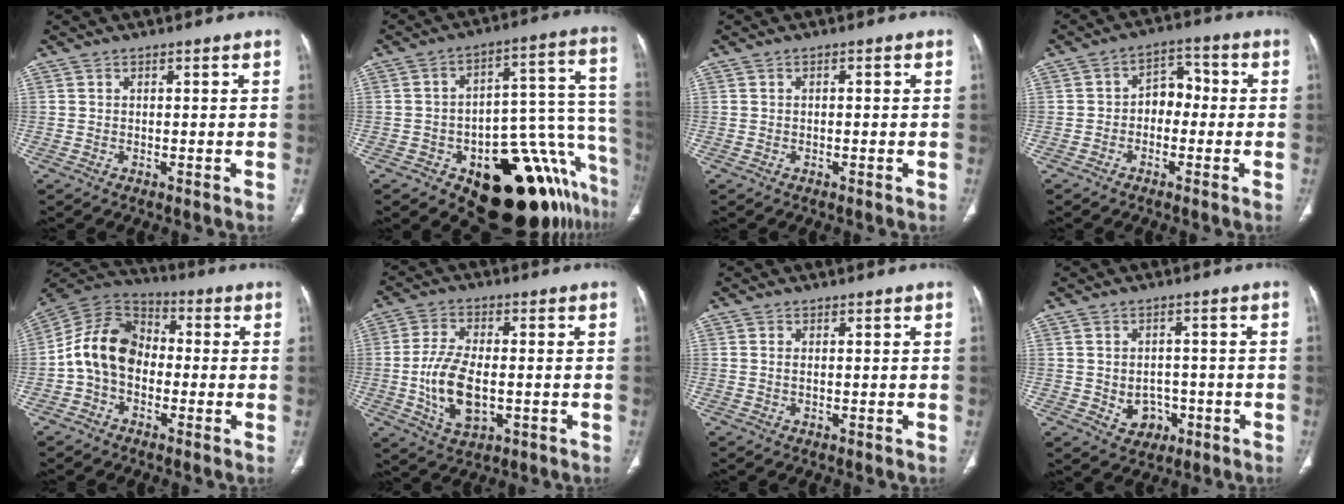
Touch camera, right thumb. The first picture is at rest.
{"total": 24.8, "force": [-12.8, 11.1, 18.2], "torque": [-0.116, 0.106, -0.167]}
{"total": 0.7, "force": [0.0, 0.3, 0.6], "torque": [-0.013, 0.002, 0.001]}
{"total": 5.9, "force": [-0.9, 4.4, 3.9], "torque": [-0.031, 0.031, -0.029]}
{"total": 12.5, "force": [-1.7, 9.2, 8.2], "torque": [-0.141, 0.037, -0.046]}
{"total": 11.3, "force": [-1.8, 6.0, 9.5], "torque": [-0.182, -0.001, -0.027]}
{"total": 0.9, "force": [0.1, 0.4, 0.8], "torque": [-0.021, 0.002, 0.005]}
{"total": 5.7, "force": [-1.5, 4.7, 2.8], "torque": [-0.015, 0.014, -0.010]}